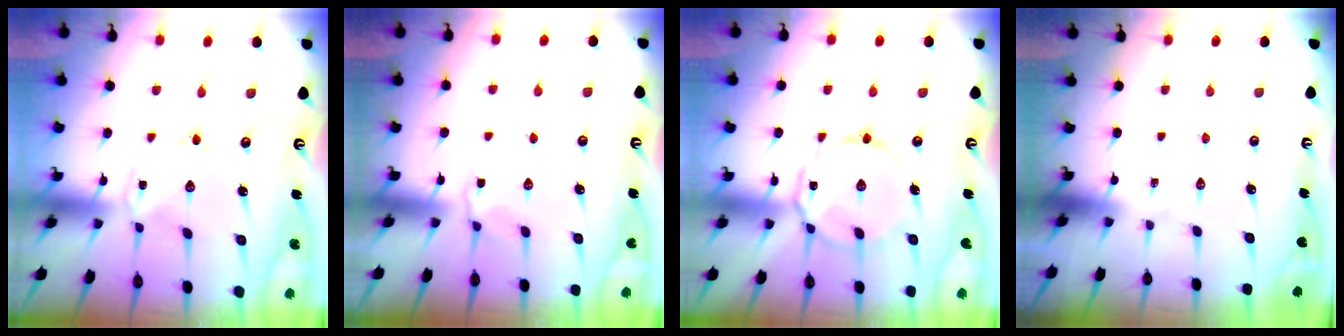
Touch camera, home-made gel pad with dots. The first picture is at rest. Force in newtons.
{"total": 3.4, "press": 3.0, "slide": 1.6}
{"total": 11.4, "press": 11.4, "slide": 1.0}
{"total": 0.0}